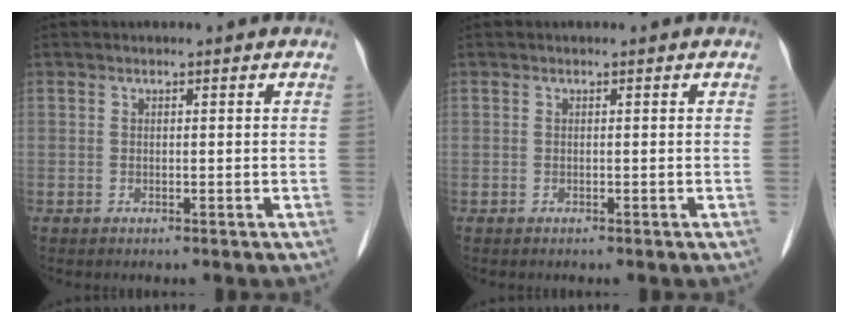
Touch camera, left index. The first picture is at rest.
{"total": 0.0}